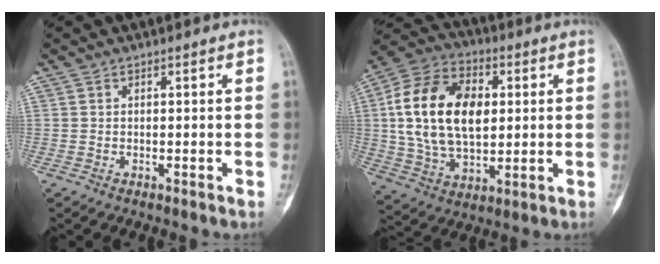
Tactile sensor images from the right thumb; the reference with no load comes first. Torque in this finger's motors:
{"motor_torque": [-1.05, 2.09, 1.75, 0.29, 0.21]}